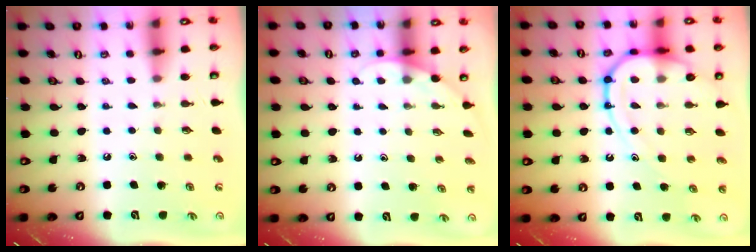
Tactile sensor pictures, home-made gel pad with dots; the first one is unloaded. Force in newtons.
{"total": 2.8, "press": 2.8, "slide": 0.1}
{"total": 13.3, "press": 13.3, "slide": 1.2}